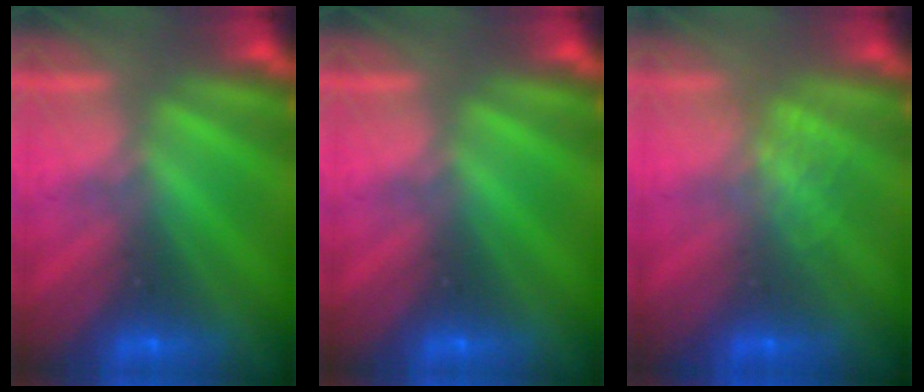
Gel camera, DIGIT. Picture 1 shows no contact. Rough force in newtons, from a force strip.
{"total": 0.0}
{"total": 1.2}